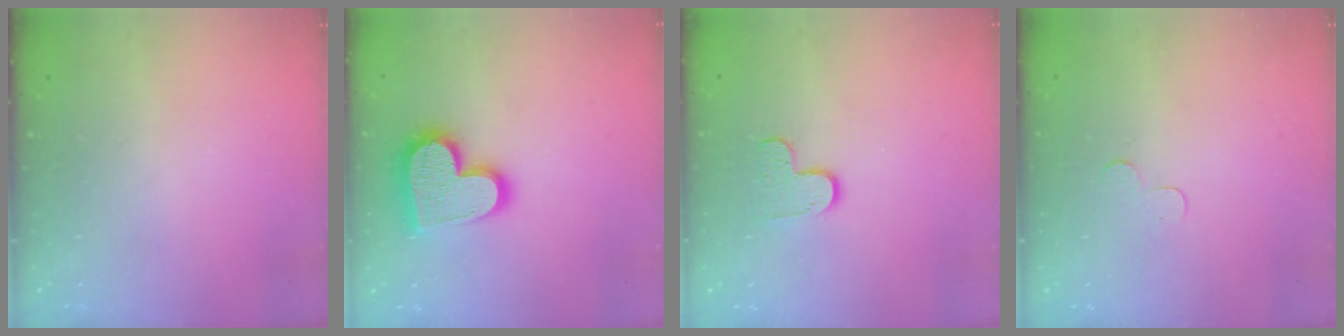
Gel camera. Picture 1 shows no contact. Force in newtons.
{"total": 17.4, "press": 17.3, "slide": 1.3}
{"total": 5.5, "press": 5.5, "slide": 0.5}
{"total": 3.7, "press": 3.7, "slide": 0.4}